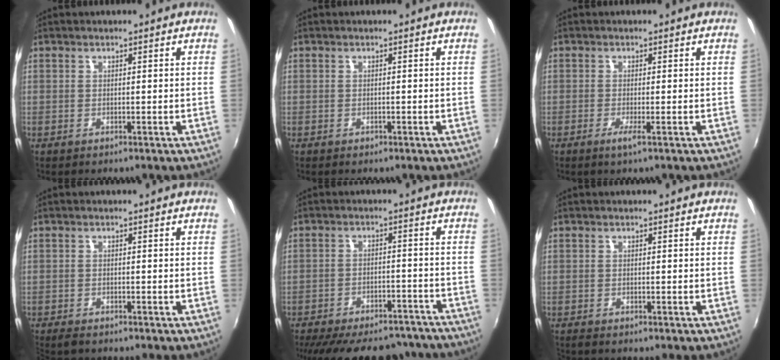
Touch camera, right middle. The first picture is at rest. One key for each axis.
{"total": 0.6, "fx": -0.4, "fy": 0.4, "fz": 0.1, "tx": -0.003, "ty": -0.004, "tz": -0.008}
{"total": 1.7, "fx": -0.9, "fy": -0.3, "fz": 1.4, "tx": -0.032, "ty": -0.007, "tz": -0.020}
{"total": 2.7, "fx": -2.5, "fy": 0.7, "fz": 0.9, "tx": -0.028, "ty": -0.014, "tz": -0.048}
{"total": 22.6, "fx": -19.3, "fy": 8.0, "fz": 8.7, "tx": -0.182, "ty": 0.010, "tz": -0.243}
{"total": 0.7, "fx": -0.7, "fy": 0.1, "fz": 0.1, "tx": -0.002, "ty": -0.005, "tz": -0.015}